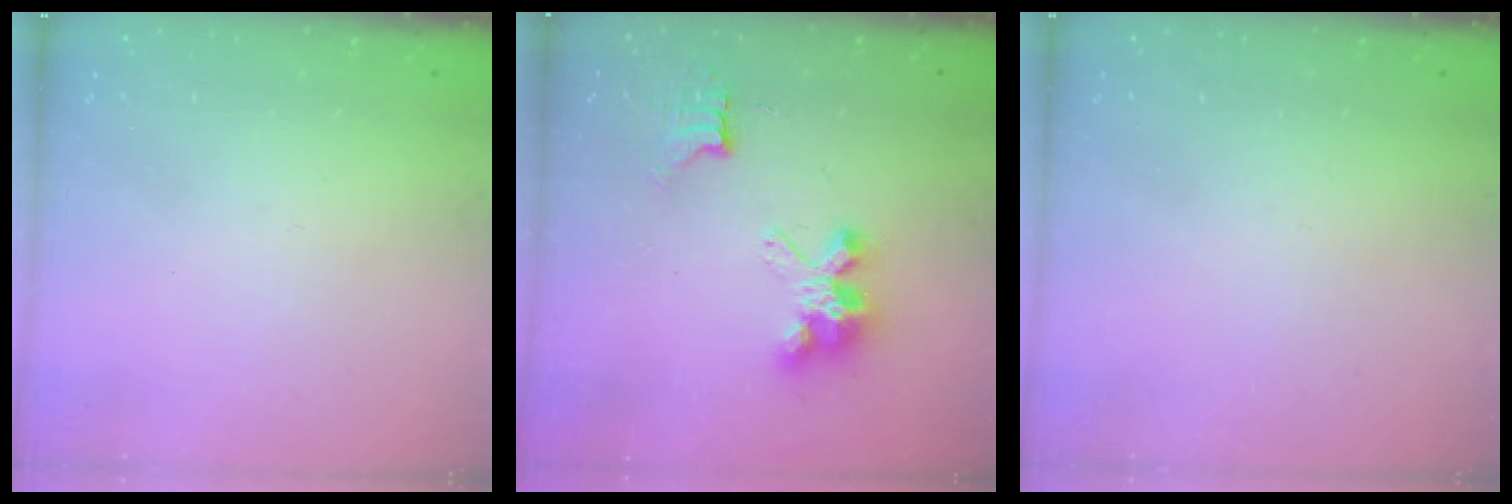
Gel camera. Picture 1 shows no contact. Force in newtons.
{"total": 7.9, "press": 7.9, "slide": 0.6}
{"total": 0.0}